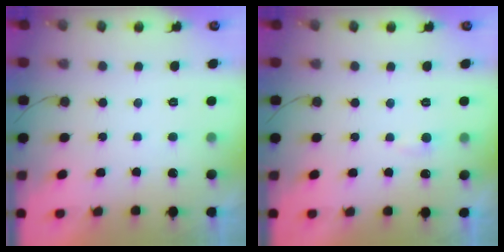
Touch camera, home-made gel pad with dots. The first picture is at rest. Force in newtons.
{"total": 3.6, "press": 3.6, "slide": 0.4}